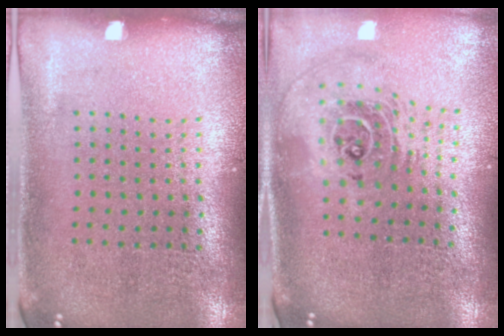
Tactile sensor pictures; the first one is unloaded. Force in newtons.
{"total": 2.4, "press": 1.8, "slide": 1.6}